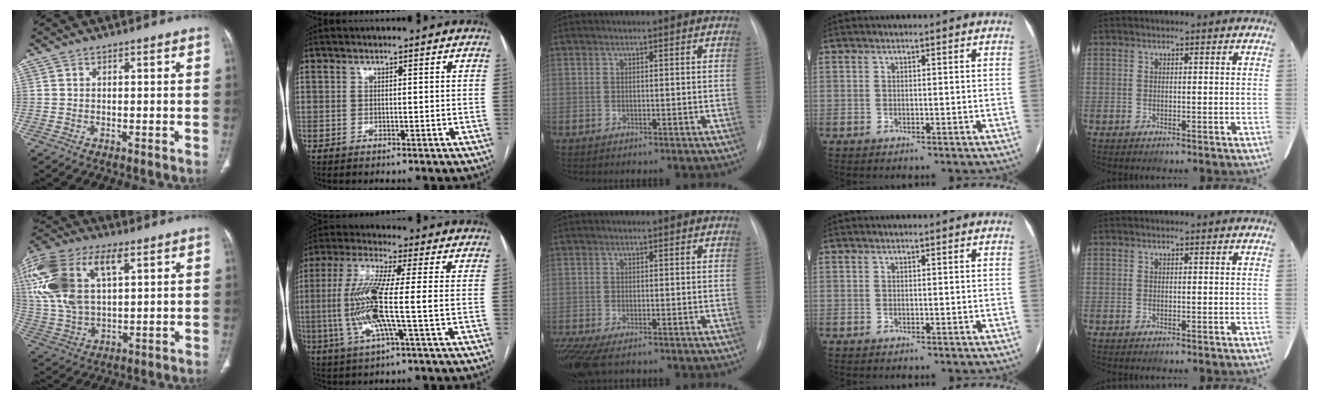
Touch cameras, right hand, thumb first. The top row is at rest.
{"thumb": {"total": 23.1, "force": [8.5, 12.3, 17.6], "torque": [-0.408, 0.012, 0.159]}, "index": {"total": 11.7, "force": [-1.1, 0.3, 11.7], "torque": [-0.249, 0.002, -0.029]}, "middle": {"total": 6.4, "force": [-4.3, 2.2, 4.2], "torque": [-0.088, -0.014, -0.074]}}